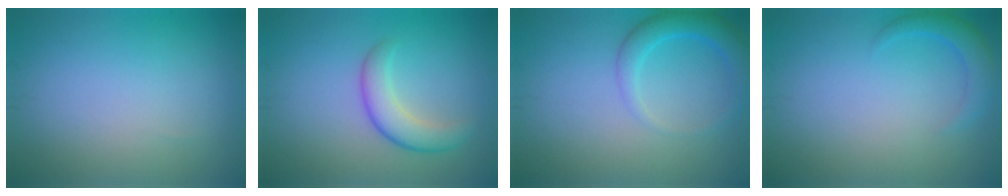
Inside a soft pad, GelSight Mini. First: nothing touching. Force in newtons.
{"total": 3.5, "press": 3.5, "slide": 0.1}
{"total": 3.2, "press": 3.2, "slide": 0.3}
{"total": 2.4, "press": 2.4, "slide": 0.2}